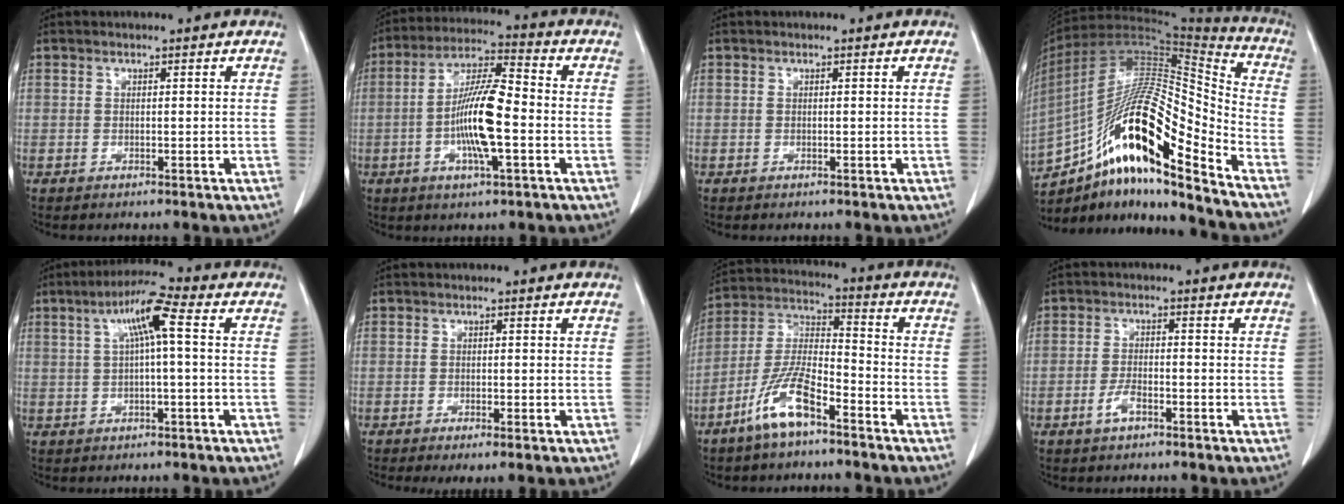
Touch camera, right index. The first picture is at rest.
{"total": 11.6, "force": [-2.3, 1.9, 11.3], "torque": [-0.214, 0.006, -0.044]}
{"total": 0.0}
{"total": 23.0, "force": [-13.8, 3.4, 18.0], "torque": [-0.327, 0.009, -0.243]}
{"total": 6.9, "force": [1.7, 0.6, 6.7], "torque": [-0.123, 0.024, 0.028]}
{"total": 1.5, "force": [-0.7, 0.2, 1.3], "torque": [-0.020, -0.002, -0.010]}
{"total": 10.1, "force": [-6.4, 2.4, 7.5], "torque": [-0.162, -0.004, -0.129]}
{"total": 2.8, "force": [-1.7, 1.0, 2.1], "torque": [-0.041, 0.003, -0.034]}